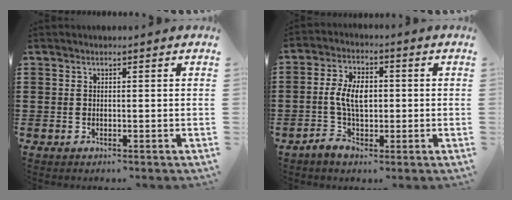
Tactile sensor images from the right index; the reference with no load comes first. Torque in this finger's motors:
{"motor_torque": [1.10, 1.04, 0.63, 0.08]}